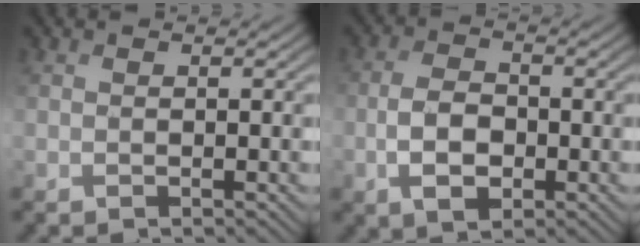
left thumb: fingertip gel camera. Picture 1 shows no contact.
{"total": 4.5, "force": [-2.1, 2.7, 2.9], "torque": [-0.064, -0.004, -0.033]}